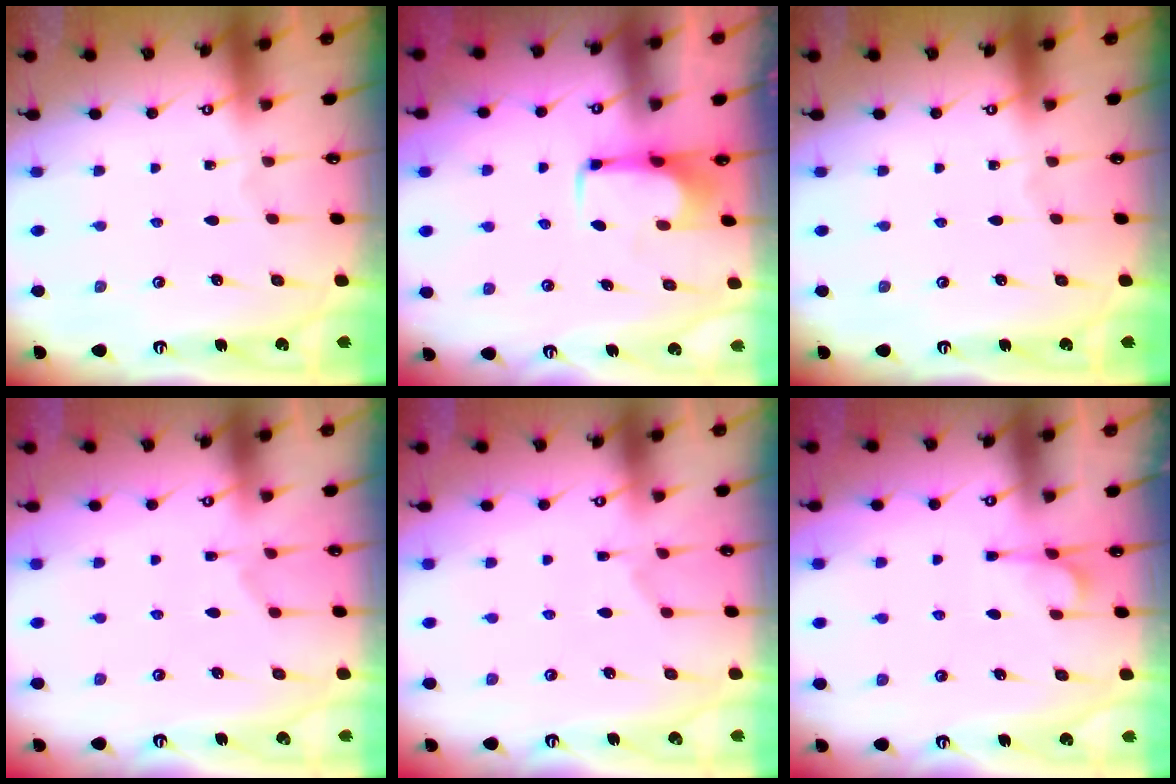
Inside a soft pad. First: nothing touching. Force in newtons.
{"total": 2.1, "press": 2.1, "slide": 0.4}
{"total": 0.0}
{"total": 2.4, "press": 2.1, "slide": 1.1}
{"total": 2.4, "press": 2.1, "slide": 1.1}
{"total": 1.9, "press": 1.4, "slide": 1.2}